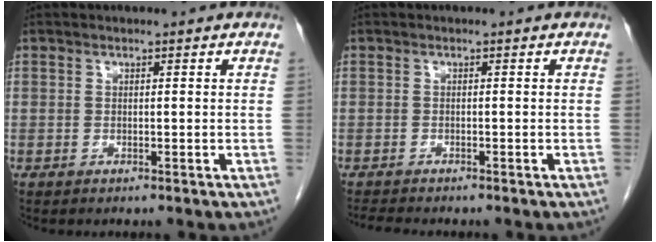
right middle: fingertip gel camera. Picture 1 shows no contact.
{"total": 2.4, "force": [-2.3, 0.3, 0.9], "torque": [-0.016, -0.008, -0.035]}